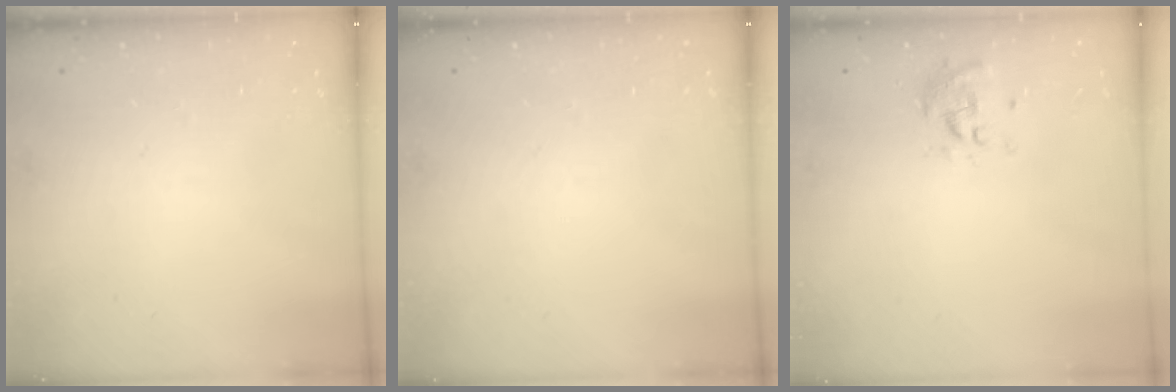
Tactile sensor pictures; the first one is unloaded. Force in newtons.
{"total": 0.0}
{"total": 0.6, "press": 0.5, "slide": 0.2}